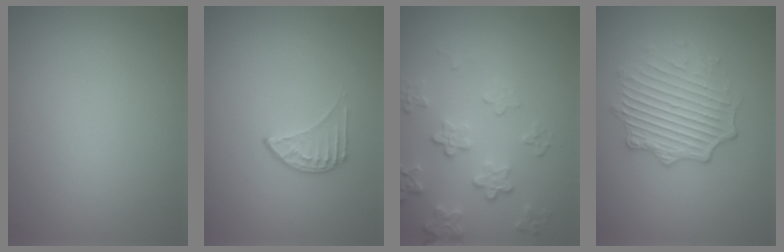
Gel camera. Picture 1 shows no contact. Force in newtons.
{"total": 1.6, "press": 1.0, "slide": 1.2}
{"total": 4.1, "press": 3.2, "slide": 2.6}
{"total": 4.5, "press": 3.9, "slide": 2.3}